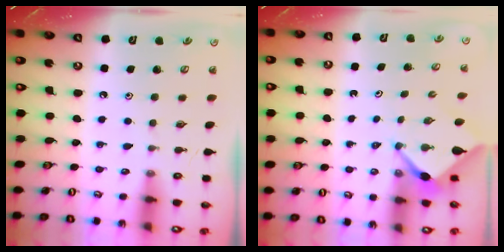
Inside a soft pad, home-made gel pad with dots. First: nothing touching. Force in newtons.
{"total": 2.6, "press": 2.6, "slide": 0.3}